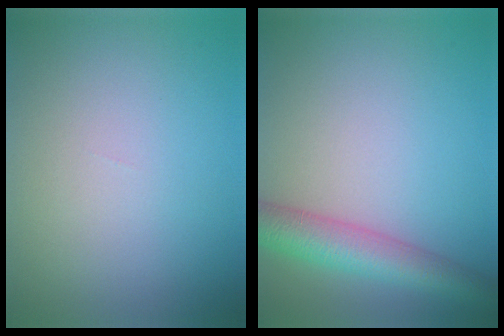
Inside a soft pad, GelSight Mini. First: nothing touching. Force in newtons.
{"total": 5.3, "press": 5.3, "slide": 0.2}